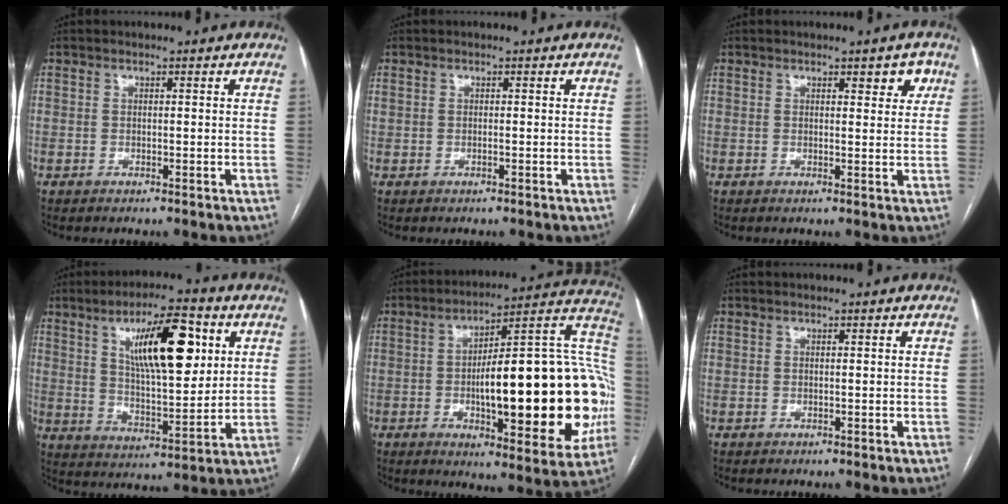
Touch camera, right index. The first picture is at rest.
{"total": 0.0}
{"total": 3.6, "force": [2.0, 1.3, 2.7], "torque": [-0.027, 0.001, 0.024]}
{"total": 15.0, "force": [5.6, 4.1, 13.3], "torque": [-0.220, 0.007, 0.094]}
{"total": 30.1, "force": [-3.5, 7.3, 29.0], "torque": [-0.335, 0.028, -0.043]}
{"total": 0.0}